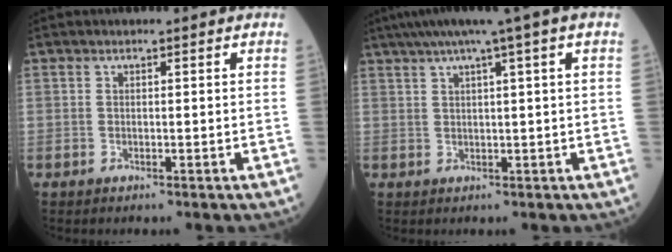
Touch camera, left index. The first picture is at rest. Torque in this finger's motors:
{"motor_torque": [0.90, -1.24, 0.27, 0.15]}